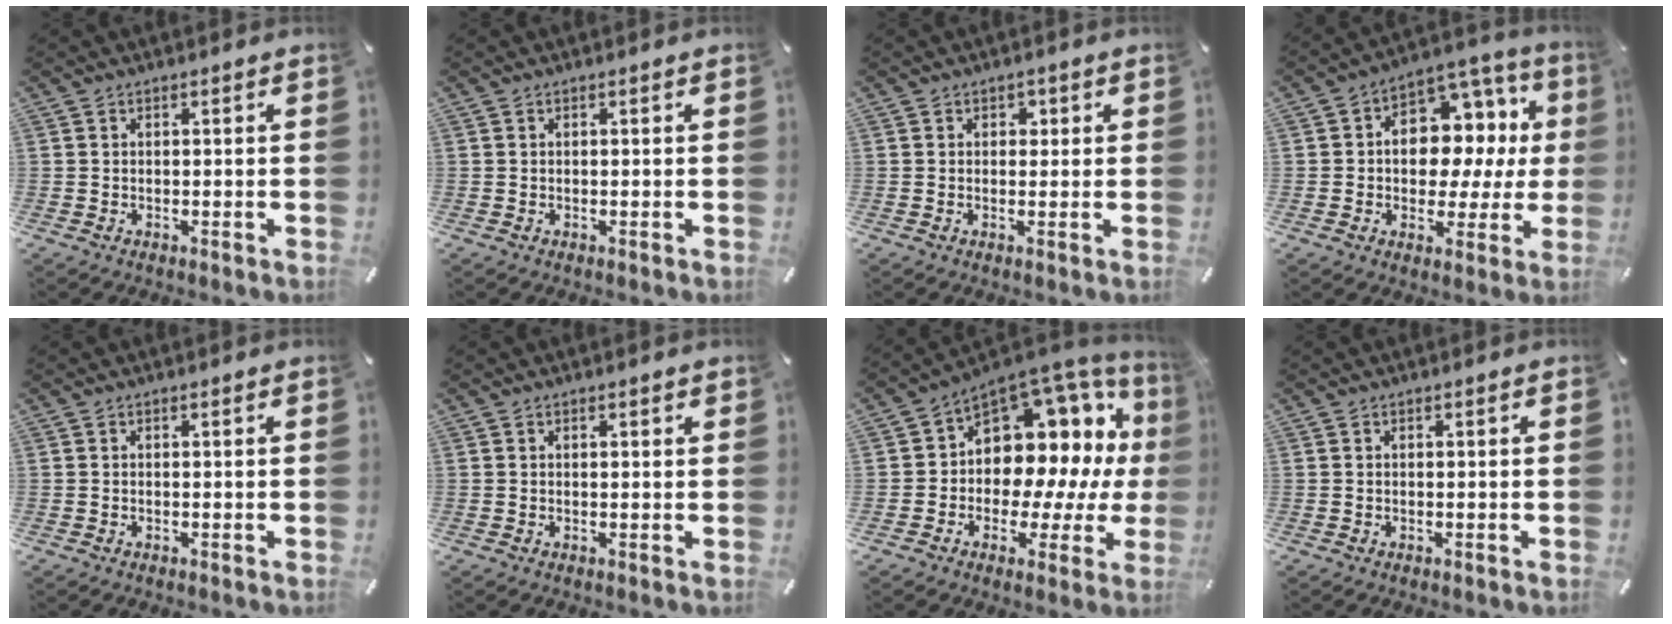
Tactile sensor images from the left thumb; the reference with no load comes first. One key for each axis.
{"total": 0.0}
{"total": 1.4, "fx": 0.4, "fy": 1.3, "fz": 0.4, "tx": 0.006, "ty": 0.000, "tz": 0.001}
{"total": 13.0, "fx": 1.6, "fy": 10.0, "fz": 8.0, "tx": -0.106, "ty": -0.016, "tz": 0.036}
{"total": 0.0}
{"total": 0.5, "fx": 0.3, "fy": 0.3, "fz": 0.3, "tx": -0.005, "ty": 0.001, "tz": 0.006}
{"total": 12.5, "fx": 4.1, "fy": 9.5, "fz": 7.1, "tx": -0.097, "ty": -0.068, "tz": 0.068}
{"total": 0.0}